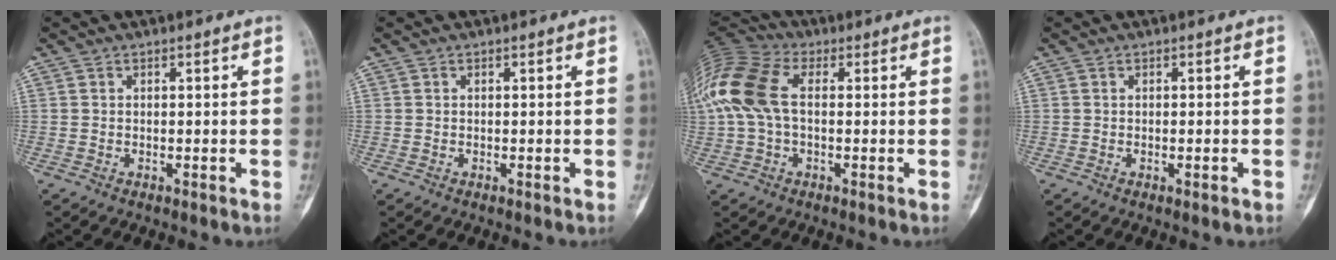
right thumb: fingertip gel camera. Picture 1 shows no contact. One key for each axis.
{"total": 0.0}
{"total": 16.5, "fx": 1.7, "fy": 10.1, "fz": 13.0, "tx": -0.313, "ty": 0.031, "tz": 0.026}
{"total": 1.1, "fx": -0.5, "fy": 0.1, "fz": 1.0, "tx": -0.013, "ty": 0.000, "tz": -0.003}